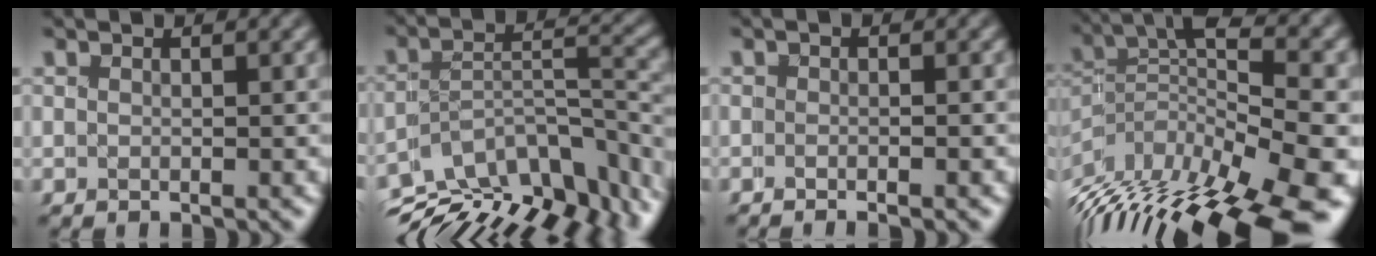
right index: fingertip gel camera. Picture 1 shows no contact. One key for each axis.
{"total": 15.1, "fx": -8.4, "fy": 8.7, "fz": 9.1, "tx": -0.120, "ty": -0.040, "tz": -0.123}
{"total": 1.5, "fx": -1.1, "fy": 0.2, "fz": 0.9, "tx": 0.002, "ty": 0.012, "tz": -0.026}
{"total": 11.4, "fx": -2.9, "fy": 5.0, "fz": 9.9, "tx": -0.162, "ty": -0.021, "tz": -0.028}